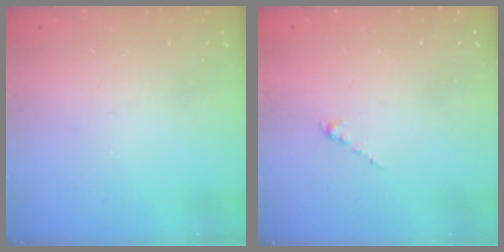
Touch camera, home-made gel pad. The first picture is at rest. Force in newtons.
{"total": 0.0}